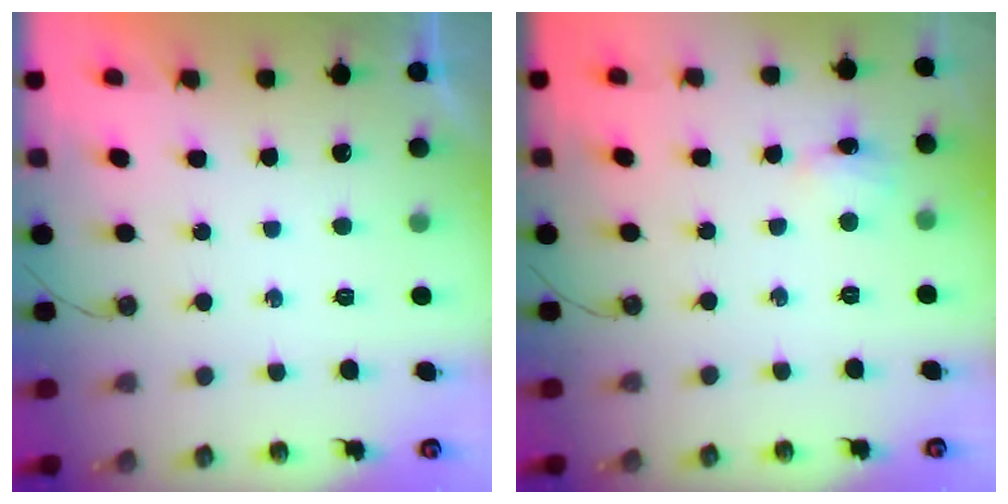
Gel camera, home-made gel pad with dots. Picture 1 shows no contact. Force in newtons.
{"total": 3.3, "press": 3.3, "slide": 0.6}